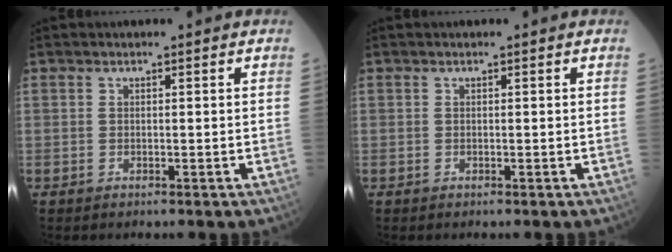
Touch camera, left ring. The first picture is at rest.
{"total": 0.0}